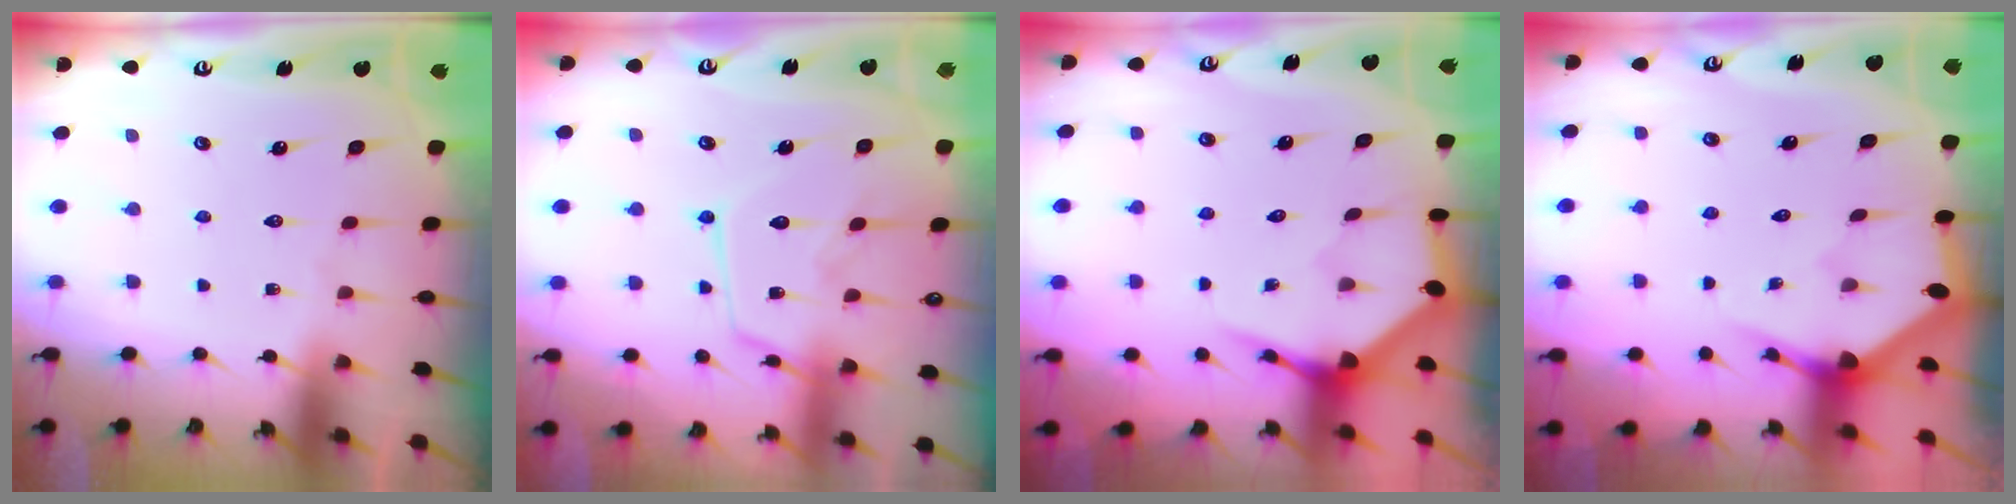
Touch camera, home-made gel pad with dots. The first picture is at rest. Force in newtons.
{"total": 13.2, "press": 13.1, "slide": 1.1}
{"total": 3.9, "press": 3.9, "slide": 0.5}
{"total": 3.0, "press": 3.0, "slide": 0.1}